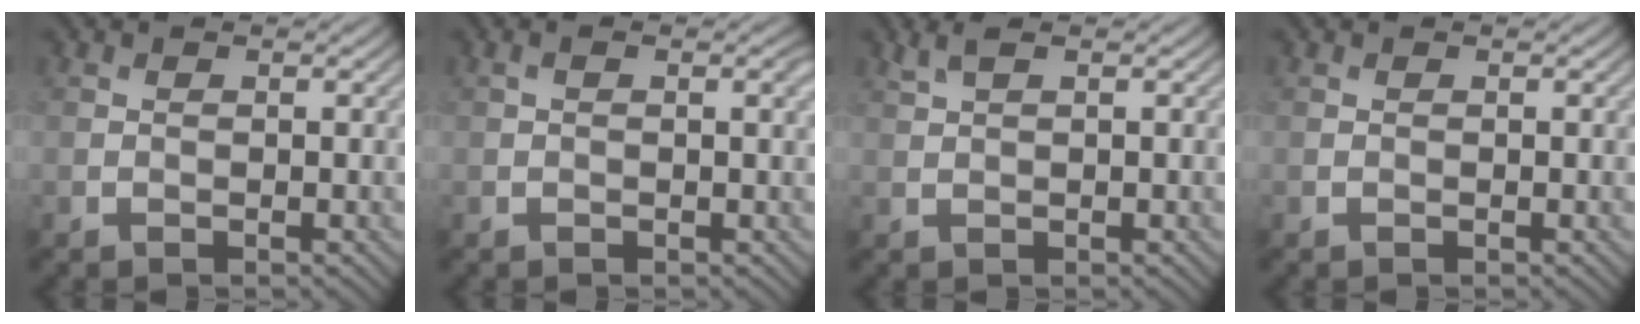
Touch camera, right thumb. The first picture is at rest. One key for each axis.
{"total": 1.5, "fx": 0.5, "fy": 0.3, "fz": 1.4, "tx": -0.024, "ty": 0.005, "tz": 0.006}
{"total": 1.7, "fx": 1.1, "fy": 0.3, "fz": 1.2, "tx": -0.034, "ty": 0.007, "tz": 0.025}
{"total": 0.0}